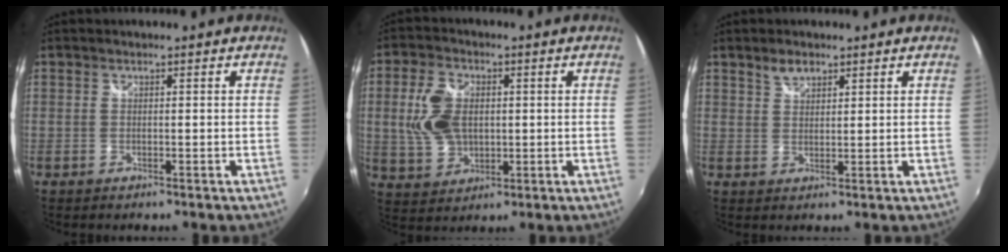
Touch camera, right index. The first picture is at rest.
{"total": 10.2, "force": [1.0, 6.9, 7.4], "torque": [-0.157, 0.009, 0.027]}
{"total": 3.1, "force": [1.9, 2.2, 1.0], "torque": [-0.010, 0.008, 0.033]}